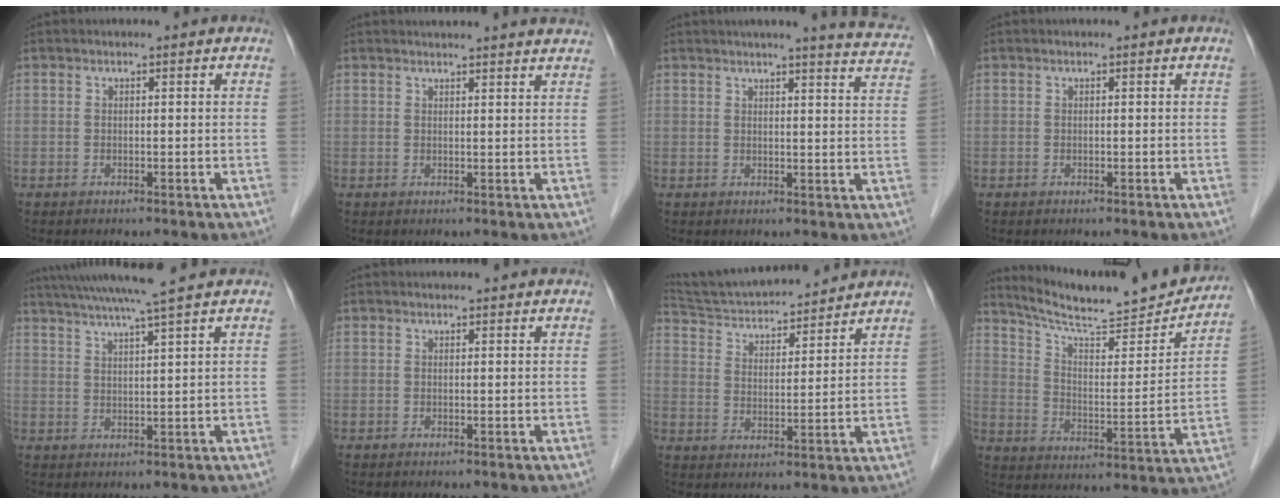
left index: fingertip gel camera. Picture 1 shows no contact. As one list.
[{"total": 9.1, "force": [8.7, 0.1, 2.6], "torque": [-0.030, 0.009, 0.085]}, {"total": 11.2, "force": [10.3, 0.3, 4.4], "torque": [-0.046, -0.024, 0.097]}, {"total": 0.0}, {"total": 9.8, "force": [8.2, -1.7, 5.1], "torque": [-0.088, 0.013, 0.124]}, {"total": 2.2, "force": [2.1, 0.1, 0.4], "torque": [-0.010, 0.013, 0.025]}, {"total": 16.0, "force": [15.0, 1.9, 5.0], "torque": [-0.088, 0.022, 0.245]}, {"total": 20.2, "force": [18.8, 1.6, 7.3], "torque": [-0.118, -0.031, 0.271]}]